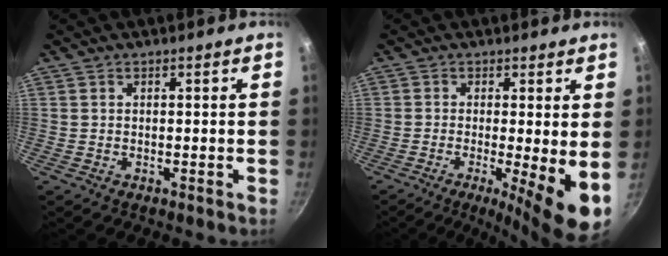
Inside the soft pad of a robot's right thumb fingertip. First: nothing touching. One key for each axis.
{"total": 9.6, "fx": -1.6, "fy": 1.6, "fz": 9.4, "tx": -0.132, "ty": -0.014, "tz": -0.023}